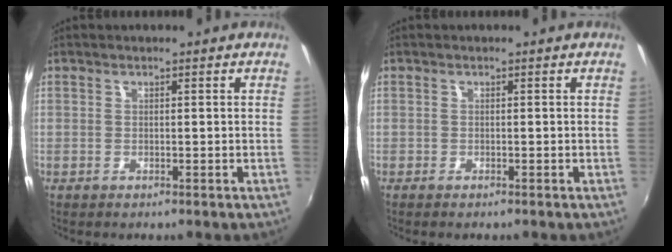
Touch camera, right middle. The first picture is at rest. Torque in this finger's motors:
{"motor_torque": [0.63, -0.69, 0.13, 0.03]}